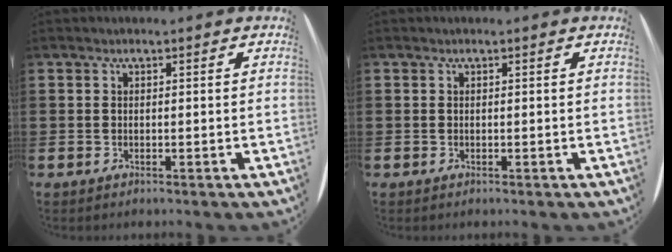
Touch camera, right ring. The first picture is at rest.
{"total": 0.0}